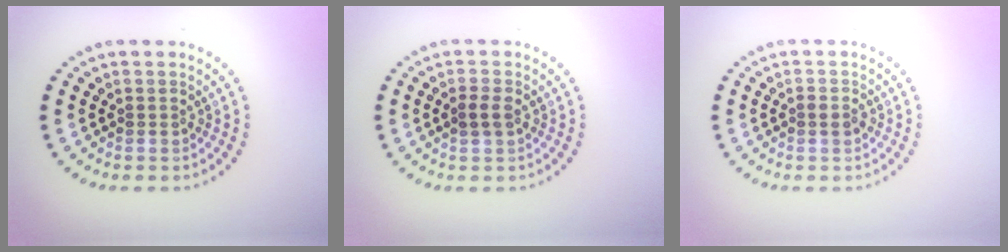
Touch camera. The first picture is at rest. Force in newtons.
{"total": 1.5, "press": 1.5, "slide": 0.1}
{"total": 1.0, "press": 1.0, "slide": 0.1}